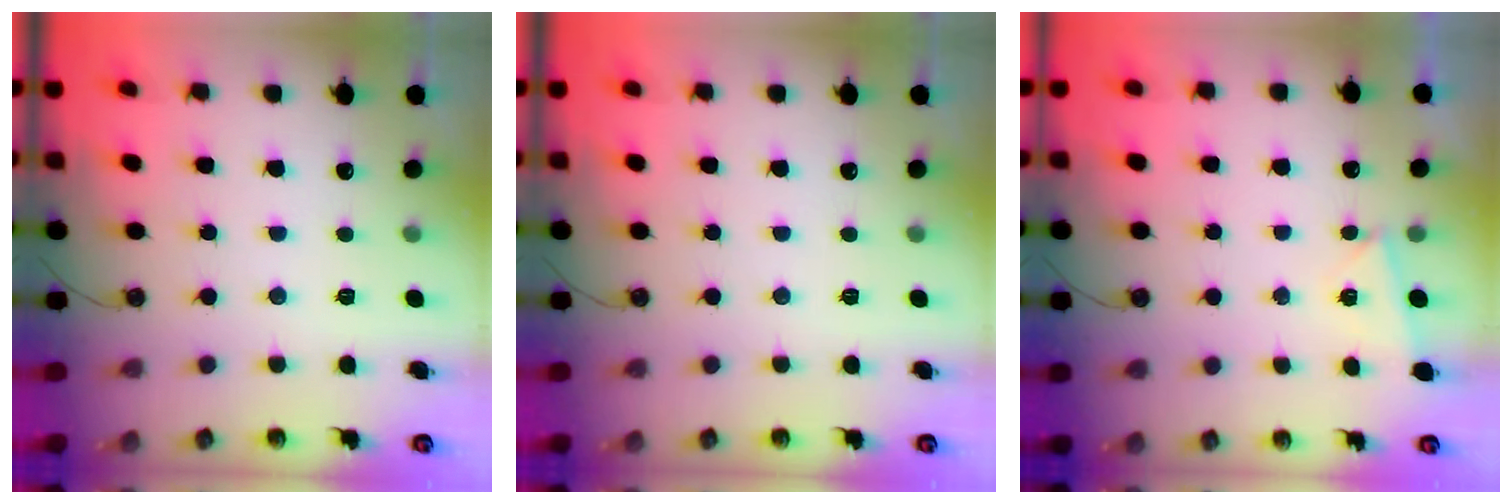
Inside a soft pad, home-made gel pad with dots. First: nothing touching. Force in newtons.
{"total": 0.0}
{"total": 3.1, "press": 2.7, "slide": 1.6}